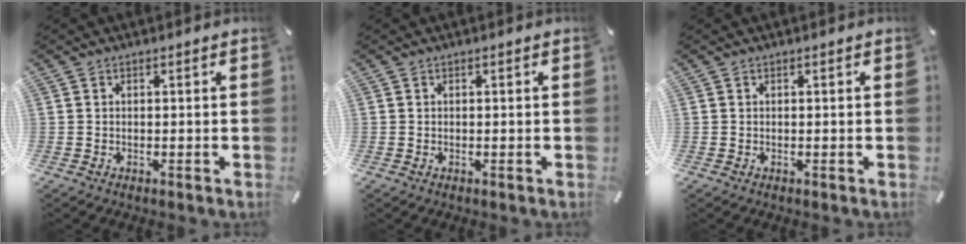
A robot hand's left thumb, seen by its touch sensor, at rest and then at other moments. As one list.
[{"total": 0.0}, {"total": 0.0}]